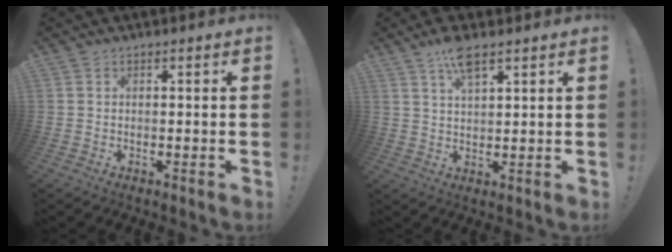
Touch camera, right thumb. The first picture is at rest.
{"total": 6.7, "force": [4.5, 2.0, 4.5], "torque": [-0.076, -0.021, 0.078]}